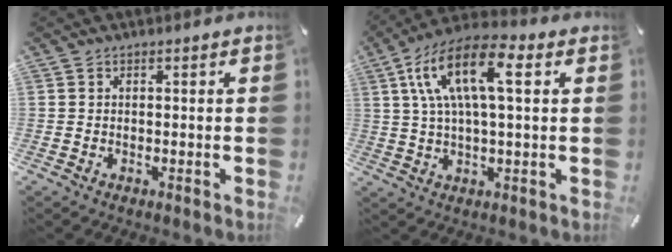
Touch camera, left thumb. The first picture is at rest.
{"total": 13.9, "force": [4.2, 5.4, 12.1], "torque": [-0.257, 0.006, 0.070]}